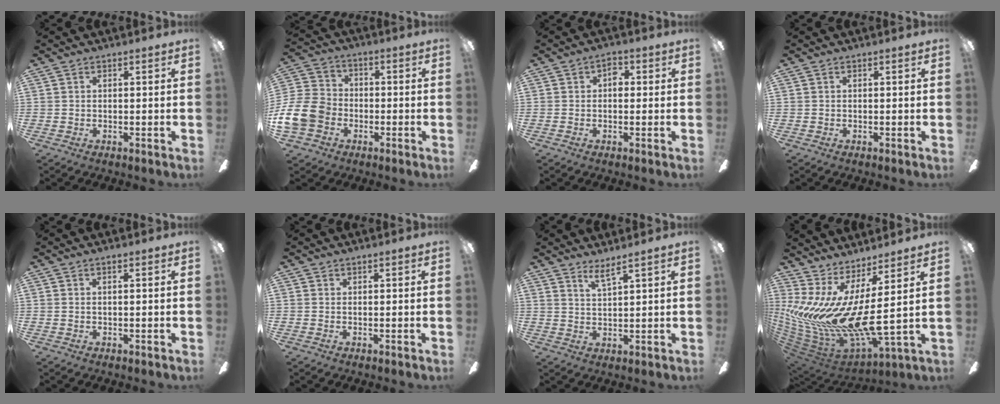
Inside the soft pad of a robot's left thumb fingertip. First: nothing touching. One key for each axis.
{"total": 12.9, "fx": -3.7, "fy": 10.4, "fz": 6.6, "tx": -0.165, "ty": 0.038, "tz": -0.068}
{"total": 3.0, "fx": 0.6, "fy": 1.8, "fz": 2.3, "tx": -0.025, "ty": 0.002, "tz": 0.003}
{"total": 0.0}
{"total": 0.9, "fx": 0.1, "fy": 0.0, "fz": 0.9, "tx": -0.017, "ty": 0.001, "tz": 0.002}
{"total": 0.0}
{"total": 3.9, "fx": 3.3, "fy": -0.2, "fz": 2.0, "tx": -0.040, "ty": -0.018, "tz": 0.057}
{"total": 16.4, "fx": -0.1, "fy": 5.1, "fz": 15.6, "tx": -0.353, "ty": -0.060, "tz": -0.001}